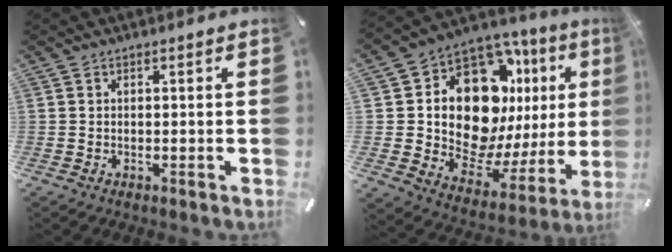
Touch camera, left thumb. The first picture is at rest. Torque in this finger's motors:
{"motor_torque": [2.13, 2.88, 2.08, -0.69, 0.54]}